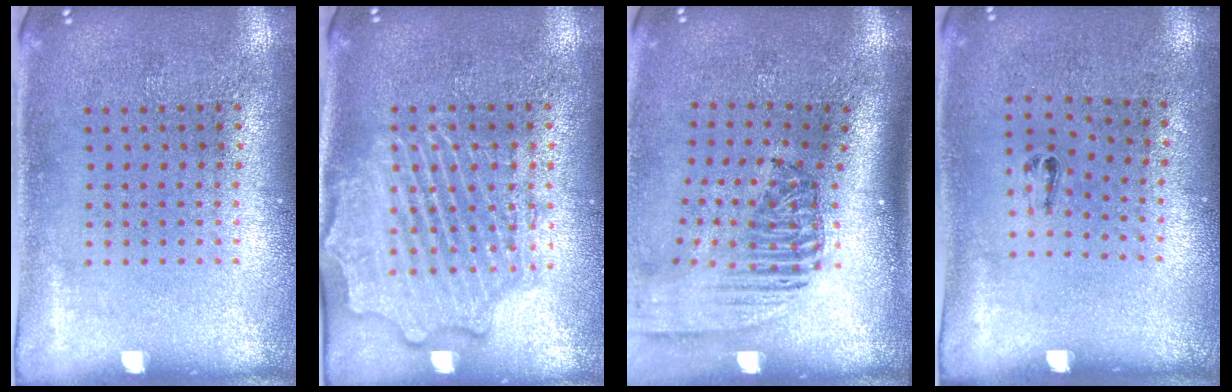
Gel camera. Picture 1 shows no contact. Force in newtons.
{"total": 2.3, "press": 2.3, "slide": 0.4}
{"total": 2.4, "press": 1.7, "slide": 1.7}
{"total": 0.6, "press": 0.2, "slide": 0.5}